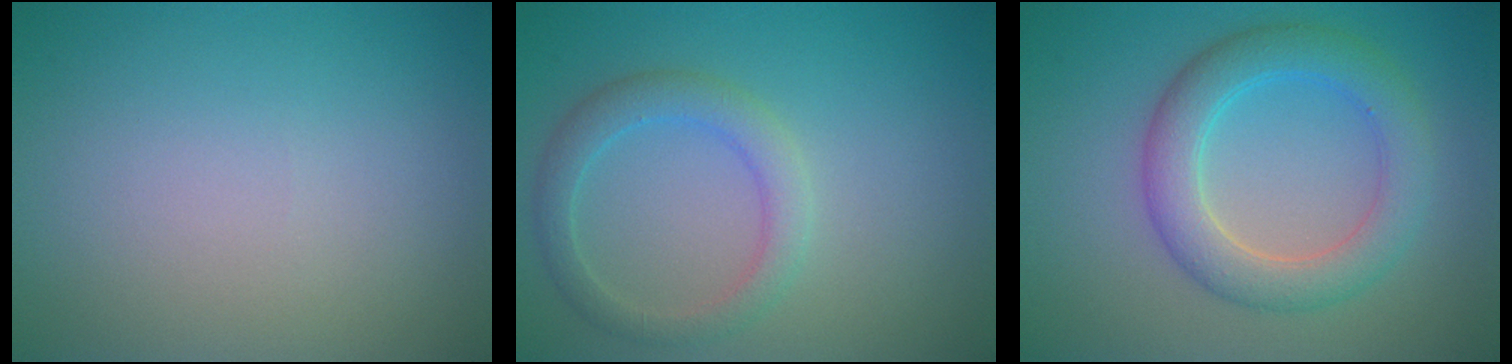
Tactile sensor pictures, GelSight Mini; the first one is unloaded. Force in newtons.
{"total": 2.9, "press": 2.9, "slide": 0.1}
{"total": 4.9, "press": 4.9, "slide": 0.1}